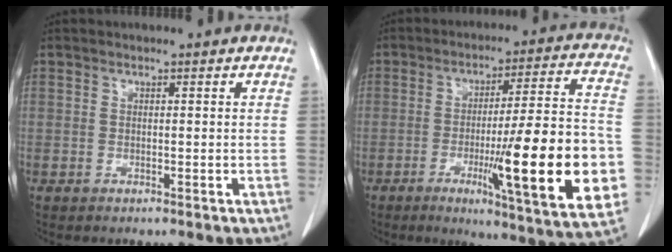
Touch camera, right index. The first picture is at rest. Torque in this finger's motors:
{"motor_torque": [1.92, -0.22, 1.03, 0.21]}